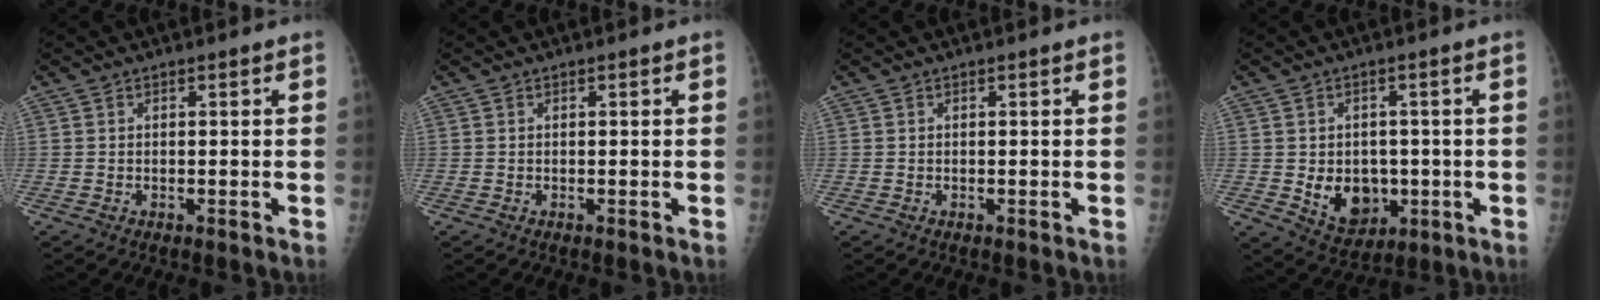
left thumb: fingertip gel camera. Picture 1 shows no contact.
{"total": 0.0}
{"total": 0.0}
{"total": 8.8, "force": [-1.3, 6.8, 5.4], "torque": [-0.048, -0.005, -0.002]}